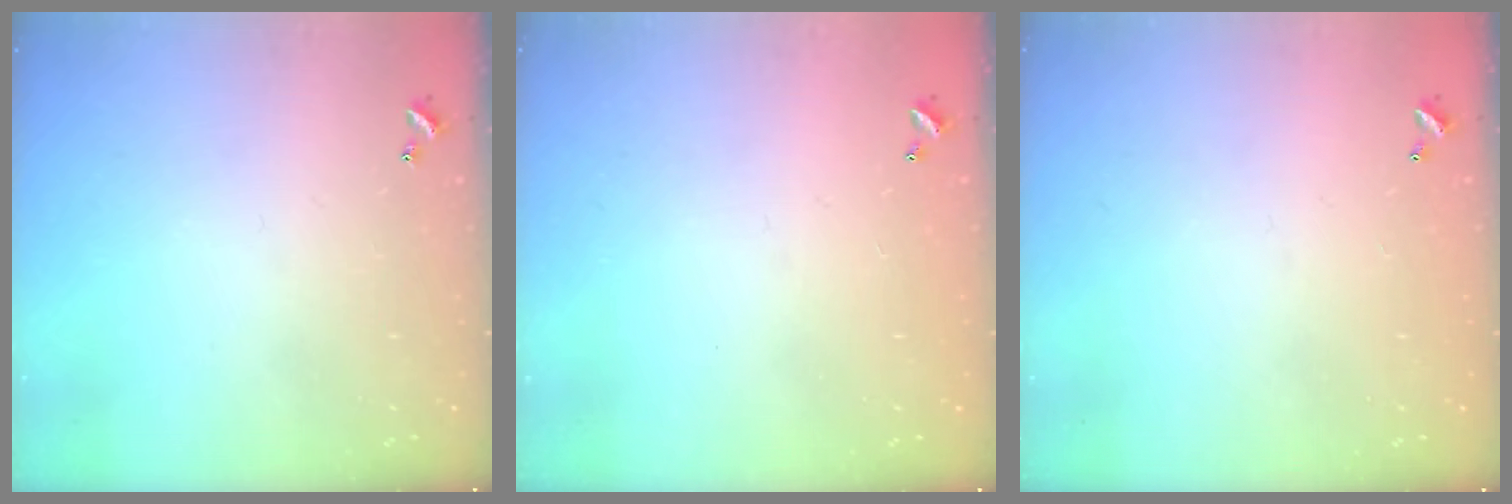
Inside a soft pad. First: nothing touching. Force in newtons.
{"total": 3.0, "press": 3.0, "slide": 0.1}
{"total": 2.9, "press": 2.9, "slide": 0.1}